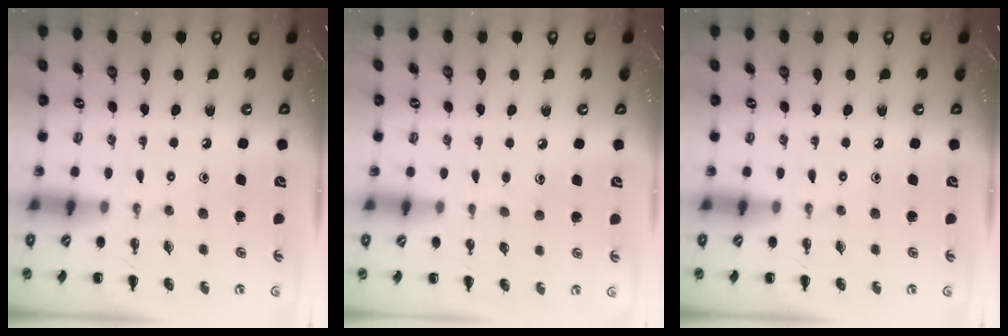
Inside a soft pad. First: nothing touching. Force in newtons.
{"total": 3.3, "press": 3.2, "slide": 1.0}
{"total": 0.0}